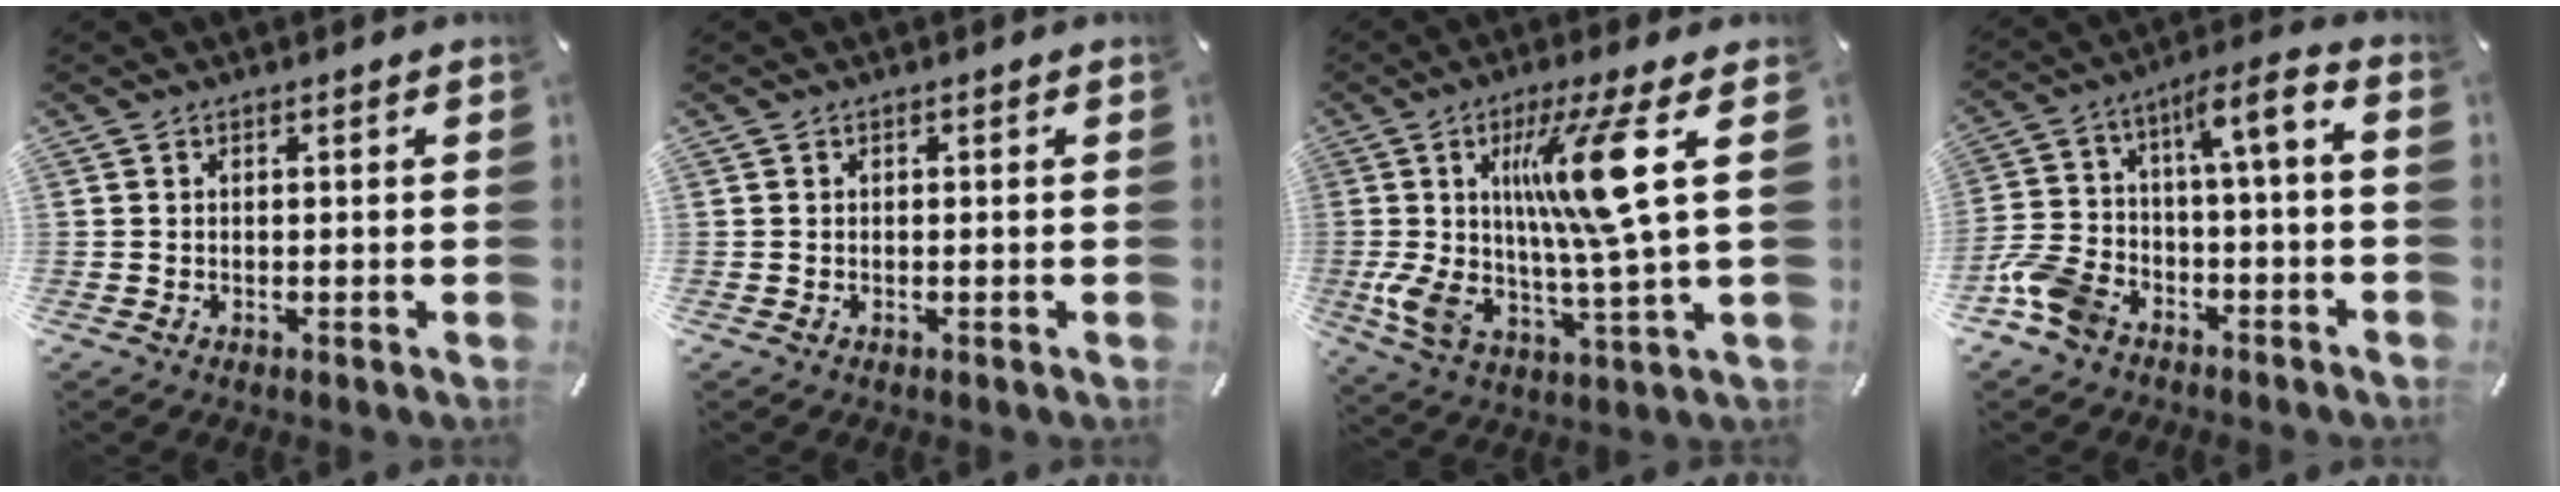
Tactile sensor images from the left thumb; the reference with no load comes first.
{"total": 0.0}
{"total": 18.7, "force": [4.2, 3.1, 18.0], "torque": [-0.344, -0.020, 0.048]}
{"total": 11.0, "force": [-4.1, 5.2, 8.8], "torque": [-0.170, 0.021, -0.082]}